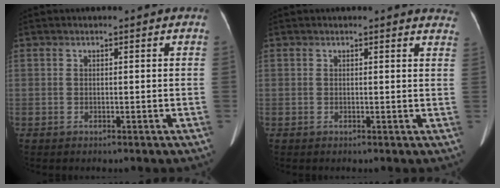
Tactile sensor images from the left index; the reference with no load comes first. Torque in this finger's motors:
{"motor_torque": [0.37, -0.35, -0.02, -0.01]}